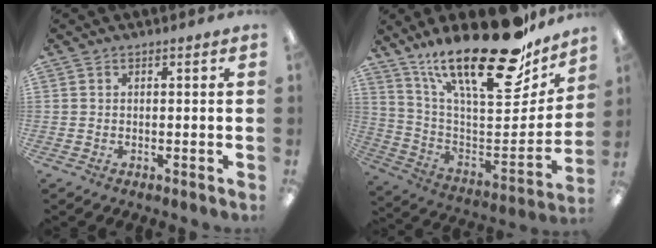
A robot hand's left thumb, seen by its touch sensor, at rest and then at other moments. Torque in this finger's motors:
{"motor_torque": [0.70, 0.79, 1.49, -1.32, 0.26]}